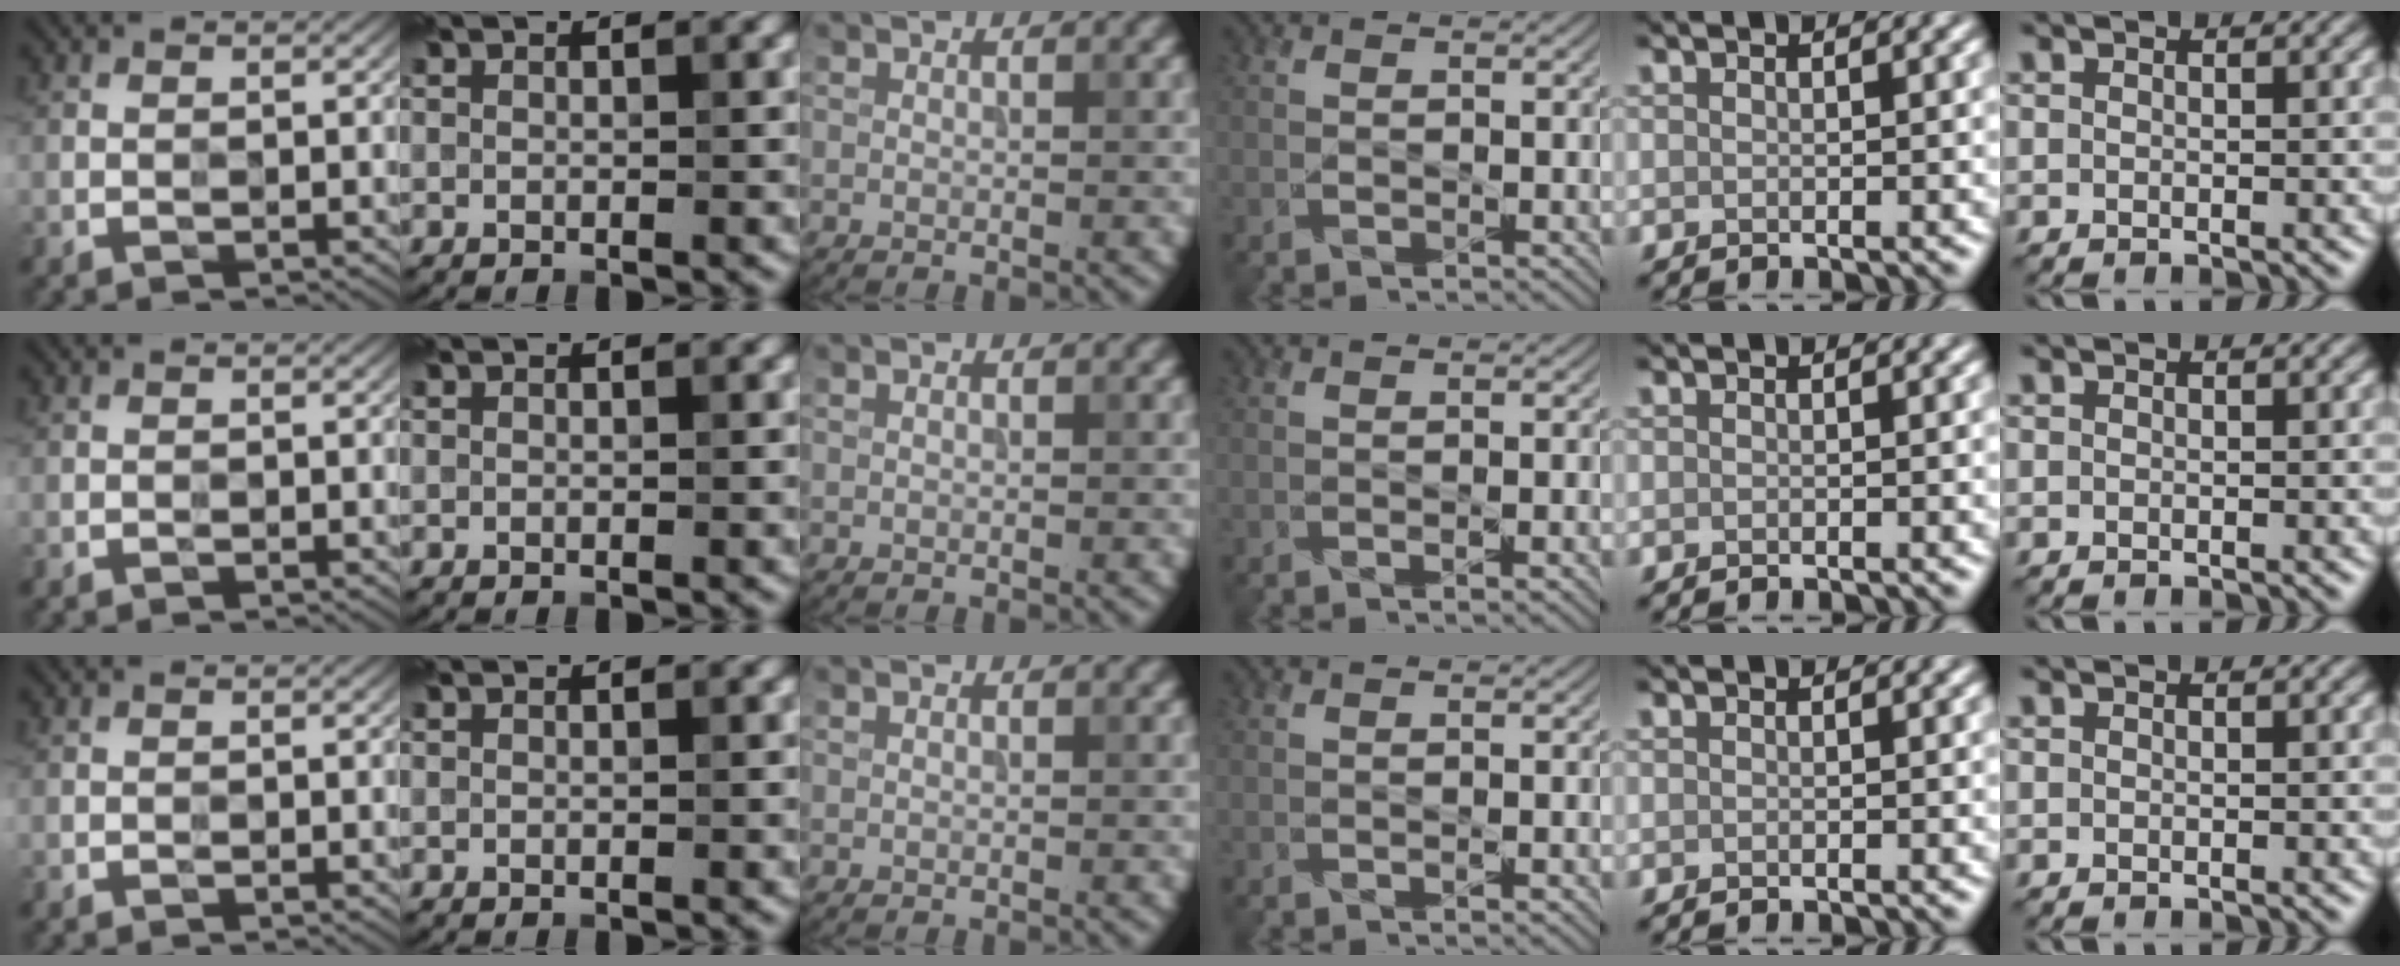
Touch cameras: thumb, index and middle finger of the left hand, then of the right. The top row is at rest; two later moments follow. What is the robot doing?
{"motion": "wipe", "object": "mirror"}